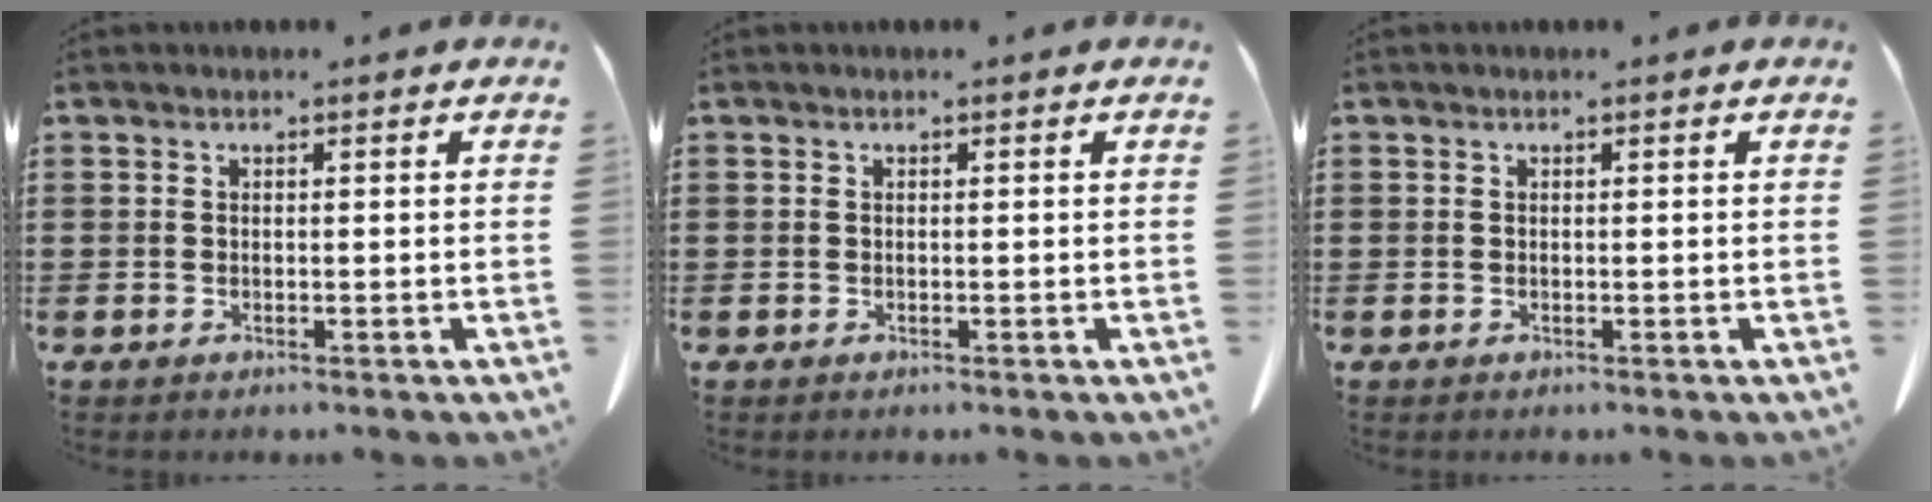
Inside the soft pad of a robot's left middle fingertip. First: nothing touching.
{"total": 0.0}
{"total": 0.0}